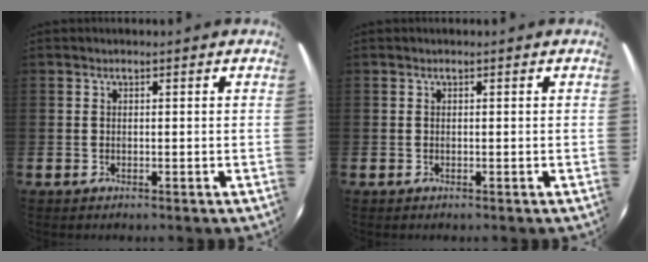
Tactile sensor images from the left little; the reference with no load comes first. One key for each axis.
{"total": 0.0}